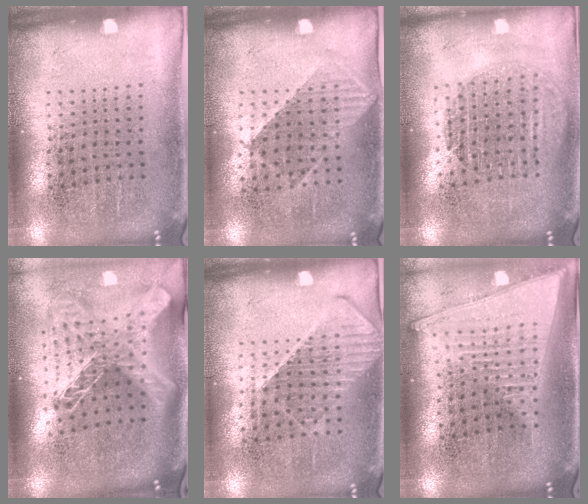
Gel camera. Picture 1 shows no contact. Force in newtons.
{"total": 1.0, "press": 0.9, "slide": 0.6}
{"total": 1.7, "press": 1.5, "slide": 0.8}
{"total": 2.7, "press": 1.9, "slide": 1.9}
{"total": 1.1, "press": 1.1, "slide": 0.4}
{"total": 2.1, "press": 1.8, "slide": 1.2}